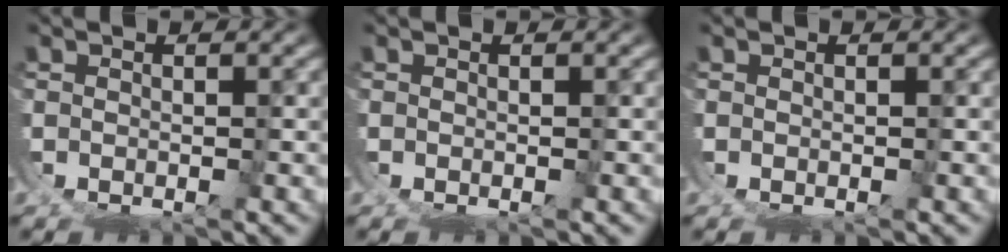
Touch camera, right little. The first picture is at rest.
{"total": 0.0}
{"total": 0.0}